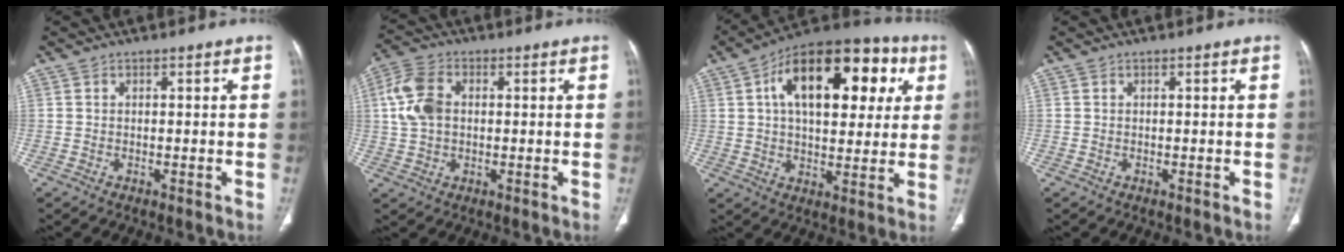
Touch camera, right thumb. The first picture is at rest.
{"total": 8.8, "force": [1.2, 6.0, 6.4], "torque": [-0.138, 0.014, 0.024]}
{"total": 23.9, "force": [7.2, 12.6, 19.0], "torque": [-0.250, 0.022, 0.102]}
{"total": 0.0}